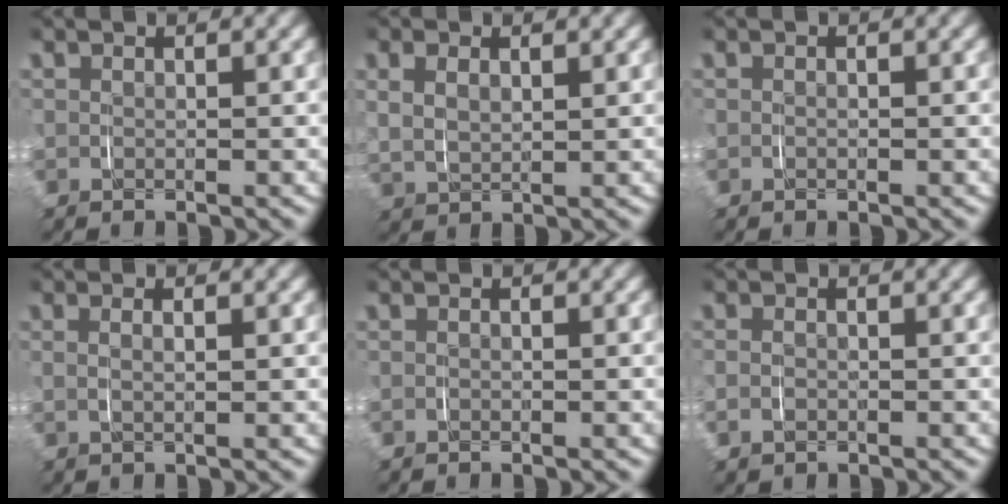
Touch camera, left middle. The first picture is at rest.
{"total": 3.0, "force": [1.2, 2.0, 1.8], "torque": [-0.050, -0.003, 0.028]}
{"total": 0.0}
{"total": 1.2, "force": [0.4, 0.2, 1.2], "torque": [-0.023, -0.001, 0.009]}
{"total": 0.0}
{"total": 1.3, "force": [-0.3, 1.0, 0.8], "torque": [-0.023, -0.002, -0.004]}